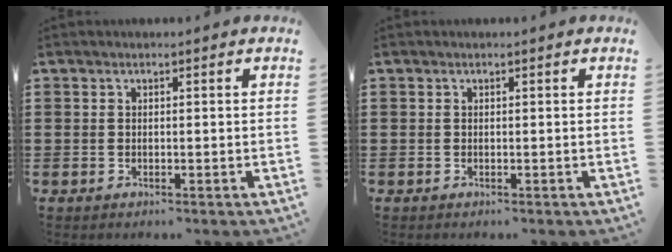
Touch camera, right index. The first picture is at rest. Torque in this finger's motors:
{"motor_torque": [-2.14, 0.00, -1.06, -0.21]}